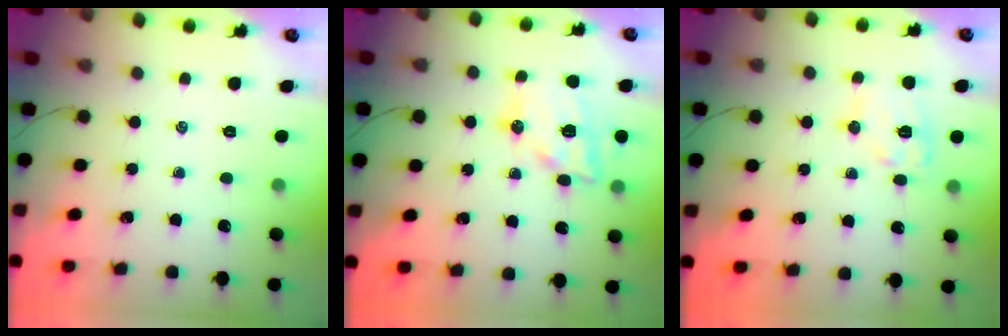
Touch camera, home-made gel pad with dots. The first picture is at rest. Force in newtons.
{"total": 16.6, "press": 16.4, "slide": 2.7}
{"total": 10.1, "press": 10.1, "slide": 0.9}